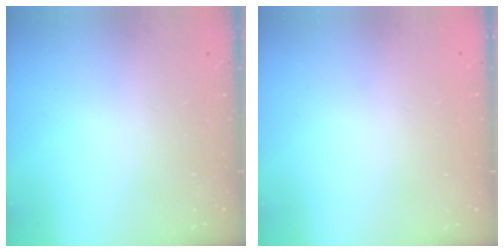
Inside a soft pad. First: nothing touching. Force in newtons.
{"total": 0.0}